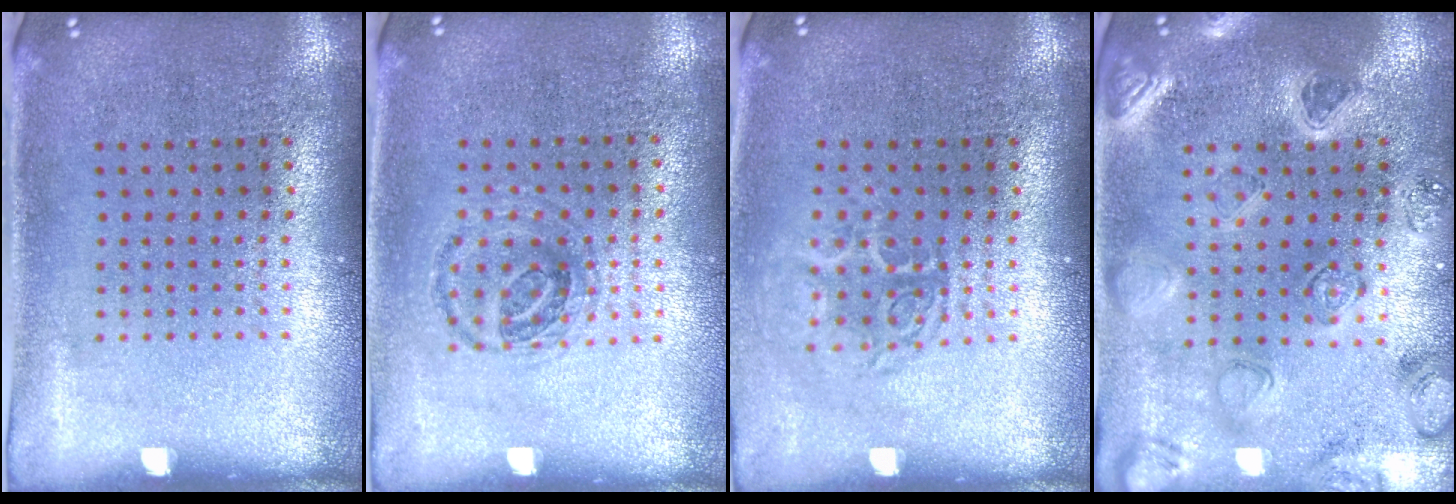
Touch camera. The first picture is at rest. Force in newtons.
{"total": 0.9, "press": 0.9, "slide": 0.1}
{"total": 1.7, "press": 1.3, "slide": 1.1}
{"total": 2.2, "press": 2.2, "slide": 0.2}